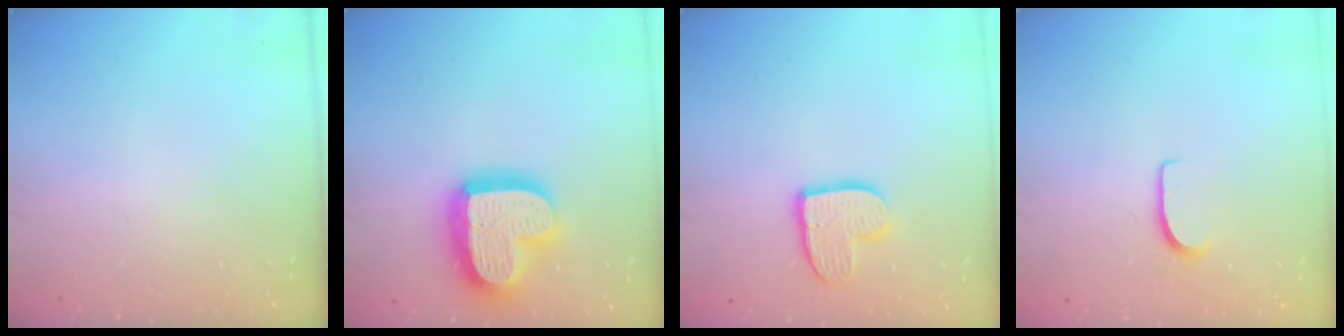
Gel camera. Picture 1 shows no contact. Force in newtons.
{"total": 21.5, "press": 21.4, "slide": 1.8}
{"total": 10.7, "press": 10.7, "slide": 0.8}
{"total": 5.4, "press": 5.3, "slide": 0.5}